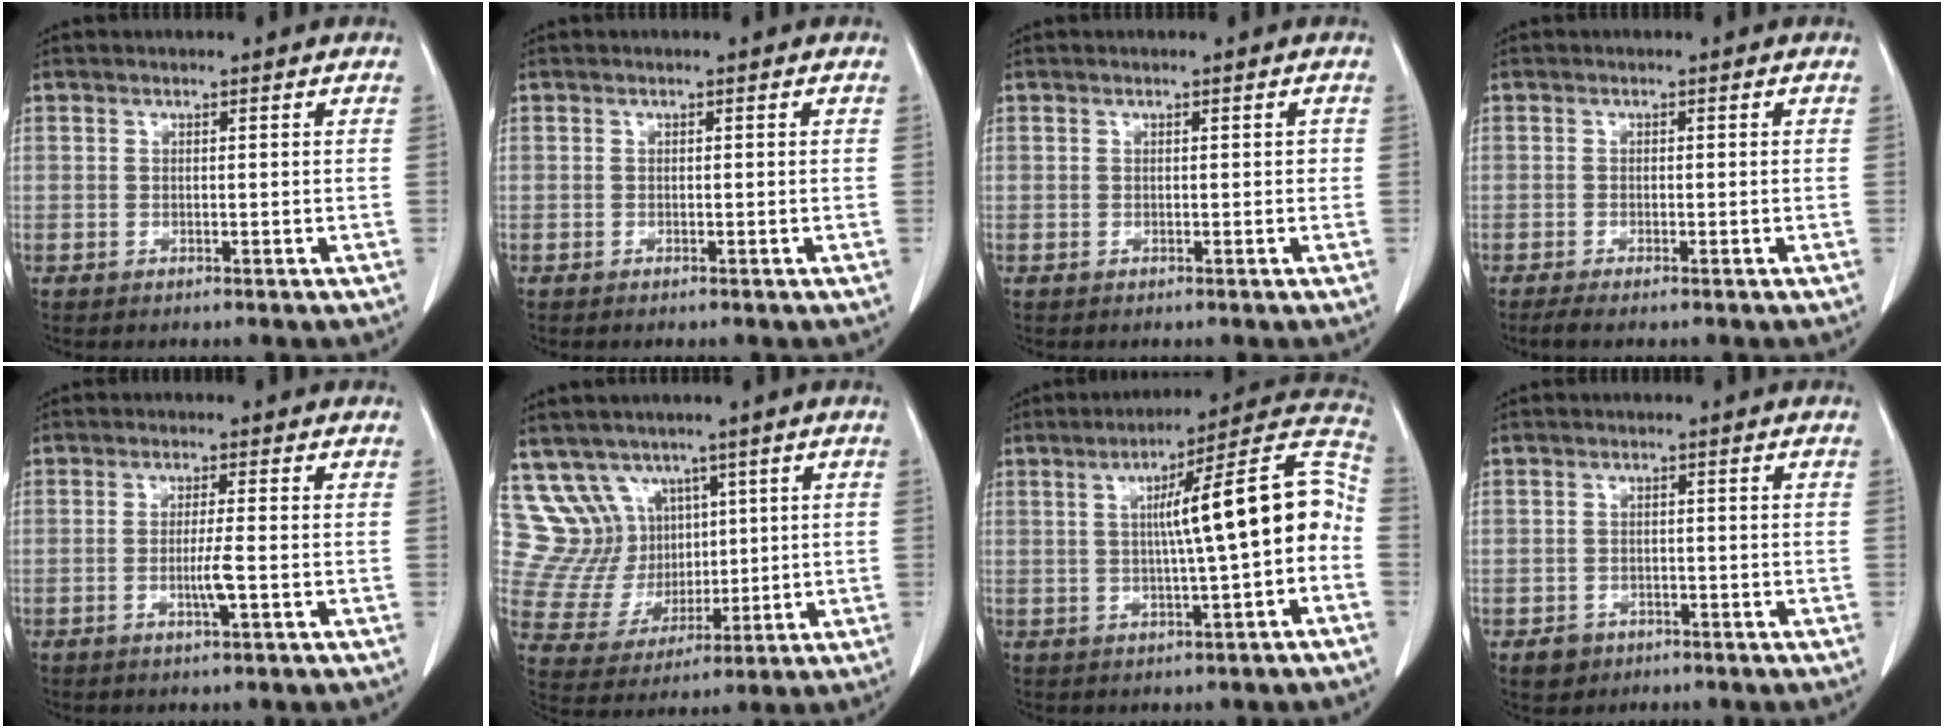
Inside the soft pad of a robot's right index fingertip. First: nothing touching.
{"total": 0.0}
{"total": 0.5, "force": [0.0, 0.3, 0.4], "torque": [-0.001, 0.002, 0.001]}
{"total": 2.0, "force": [-1.4, 0.1, 1.4], "torque": [-0.026, -0.004, -0.027]}
{"total": 3.1, "force": [-0.9, -0.3, 3.0], "torque": [-0.057, -0.005, -0.017]}
{"total": 10.6, "force": [6.2, 8.3, 1.8], "torque": [-0.051, 0.046, 0.140]}
{"total": 13.2, "force": [-0.3, 0.7, 13.2], "torque": [-0.179, 0.036, -0.008]}
{"total": 2.9, "force": [-1.6, 2.4, 0.4], "torque": [-0.005, 0.009, -0.019]}